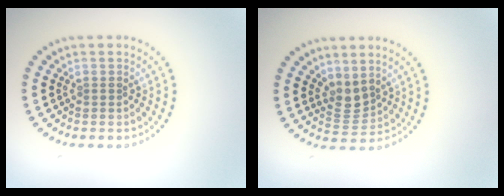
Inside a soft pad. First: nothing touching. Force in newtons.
{"total": 2.2, "press": 1.7, "slide": 1.4}